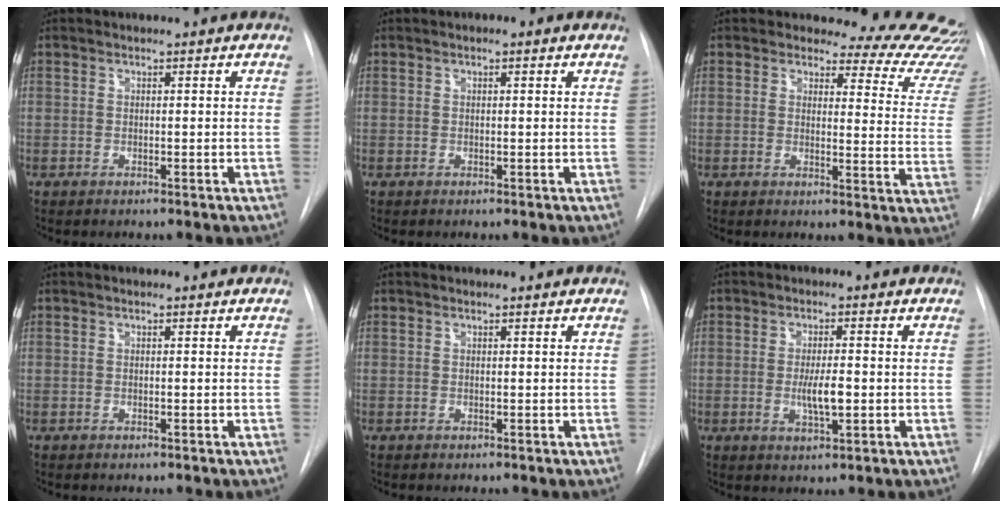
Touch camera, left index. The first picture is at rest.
{"total": 0.7, "force": [0.0, 0.3, 0.7], "torque": [-0.012, -0.002, -0.006]}
{"total": 15.8, "force": [15.2, 3.6, 2.6], "torque": [0.006, -0.123, 0.129]}
{"total": 0.0}
{"total": 0.0}
{"total": 4.4, "force": [-1.0, 1.0, 4.2], "torque": [-0.077, -0.009, -0.016]}